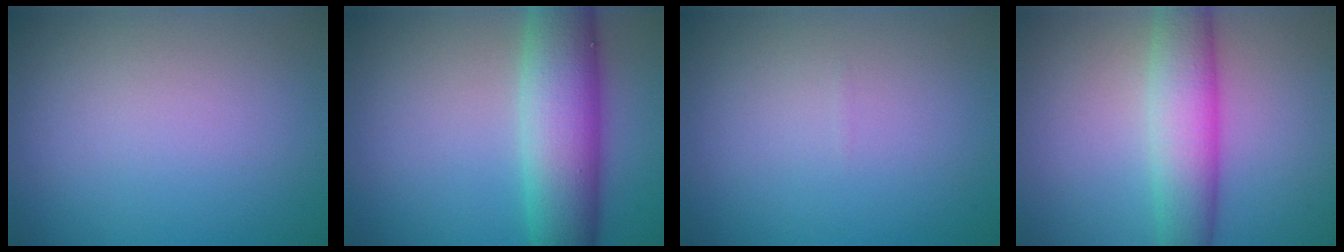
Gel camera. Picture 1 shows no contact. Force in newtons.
{"total": 8.5, "press": 8.5, "slide": 0.4}
{"total": 0.0}
{"total": 6.1, "press": 6.1, "slide": 0.1}